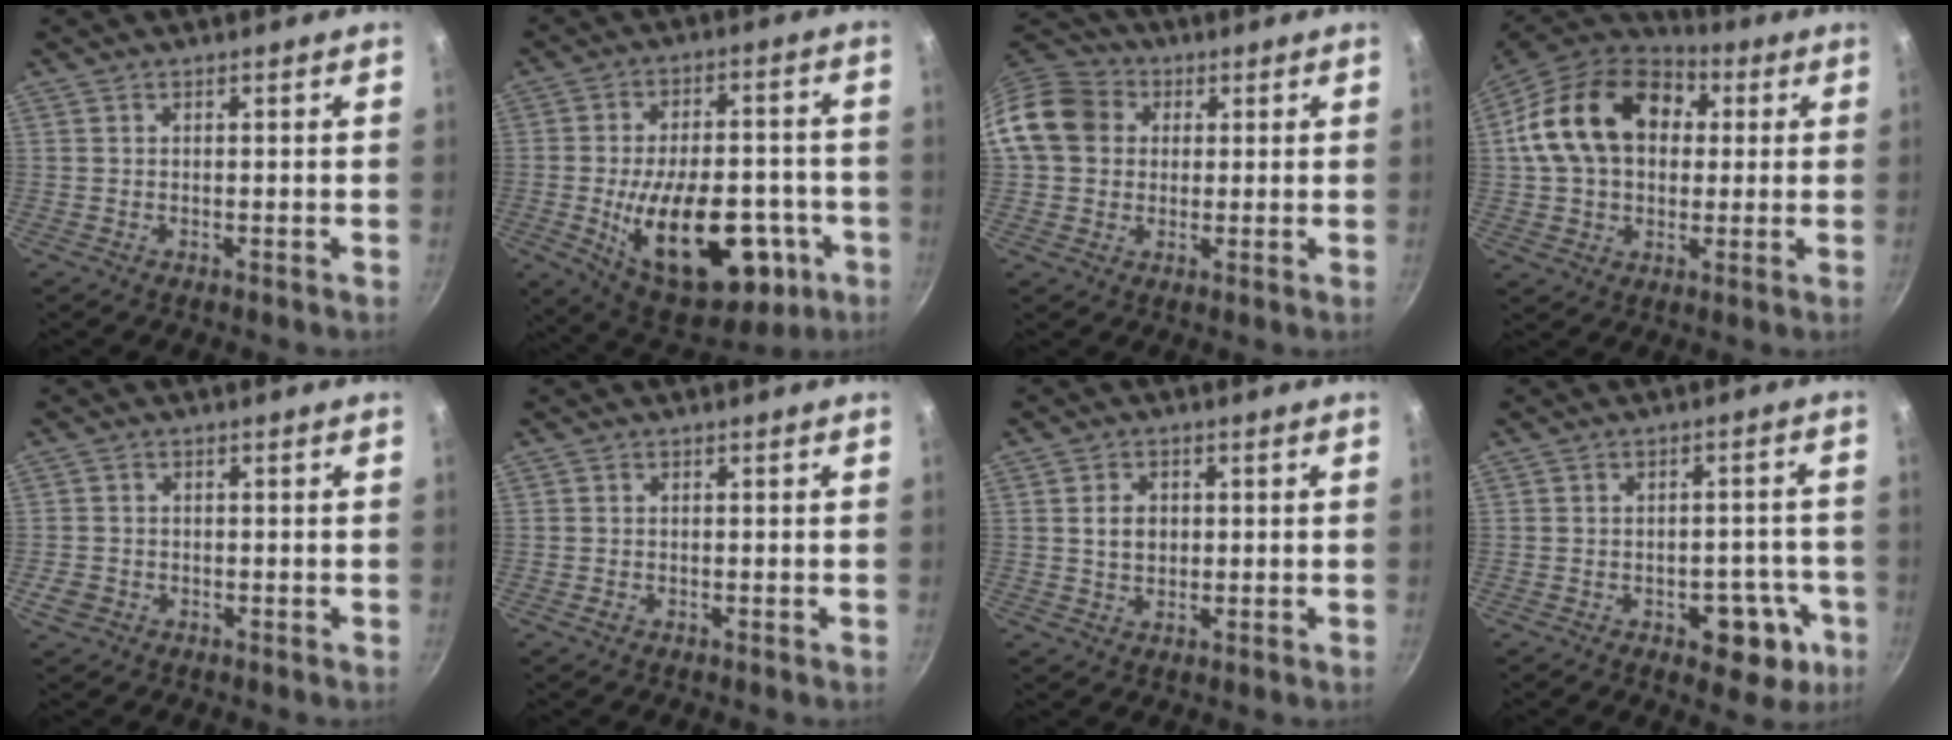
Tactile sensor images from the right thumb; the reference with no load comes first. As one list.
[{"total": 25.0, "force": [-7.1, 13.6, 19.8], "torque": [-0.275, 0.019, -0.086]}, {"total": 12.7, "force": [2.3, 10.8, 6.3], "torque": [-0.095, 0.025, 0.026]}, {"total": 20.2, "force": [4.3, 14.7, 13.2], "torque": [-0.209, 0.027, 0.062]}, {"total": 3.1, "force": [-1.2, 2.5, 1.2], "torque": [-0.020, 0.010, -0.020]}, {"total": 1.2, "force": [-0.6, 0.9, 0.5], "torque": [-0.008, 0.000, -0.010]}, {"total": 4.3, "force": [0.5, 3.4, 2.7], "torque": [-0.031, 0.002, 0.010]}, {"total": 10.1, "force": [-4.2, 6.0, 6.9], "torque": [-0.033, 0.027, -0.049]}]